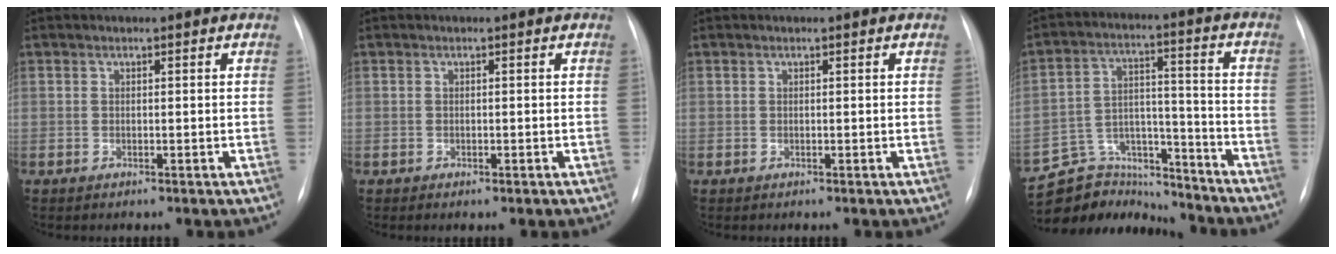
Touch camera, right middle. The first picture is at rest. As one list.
[{"total": 0.6, "force": [-0.4, 0.2, 0.4], "torque": [-0.006, 0.000, -0.004]}, {"total": 0.0}, {"total": 13.4, "force": [-12.6, 4.6, 0.3], "torque": [-0.003, 0.065, -0.202]}]